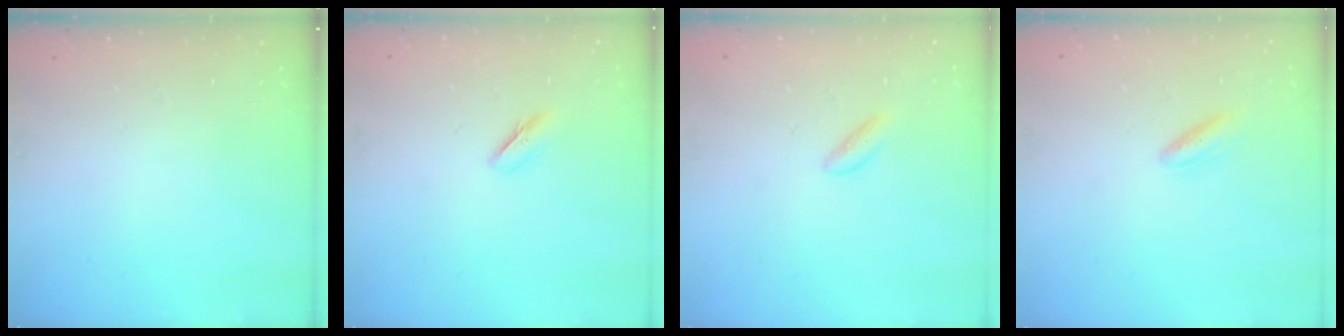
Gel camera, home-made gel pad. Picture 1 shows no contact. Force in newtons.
{"total": 3.8, "press": 3.6, "slide": 1.1}
{"total": 1.6, "press": 1.6, "slide": 0.4}
{"total": 4.5, "press": 4.4, "slide": 1.0}